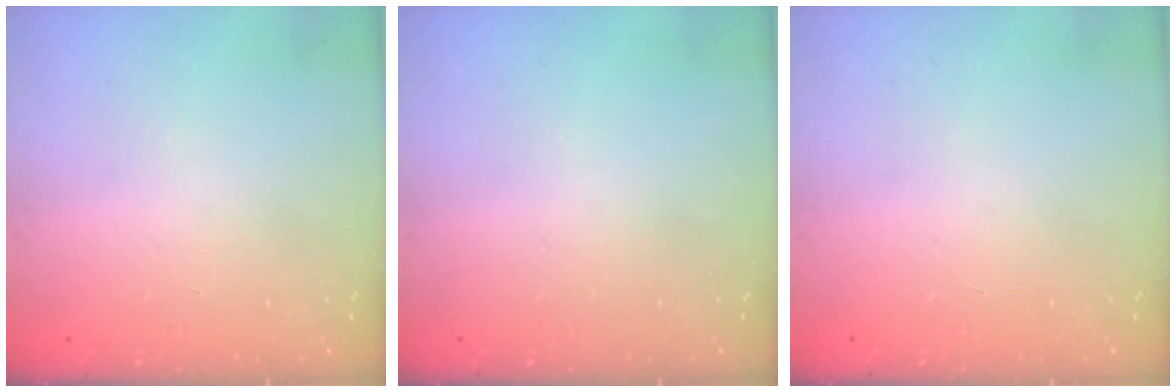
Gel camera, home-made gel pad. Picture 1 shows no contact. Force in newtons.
{"total": 0.0}
{"total": 0.0}